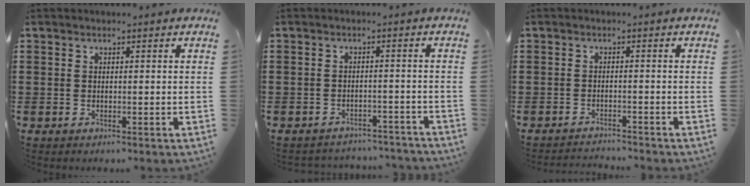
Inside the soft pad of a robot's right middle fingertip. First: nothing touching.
{"total": 2.6, "force": [-2.6, 0.2, 0.0], "torque": [-0.008, -0.002, -0.055]}
{"total": 1.8, "force": [-1.8, -0.1, -0.1], "torque": [-0.003, 0.001, -0.039]}